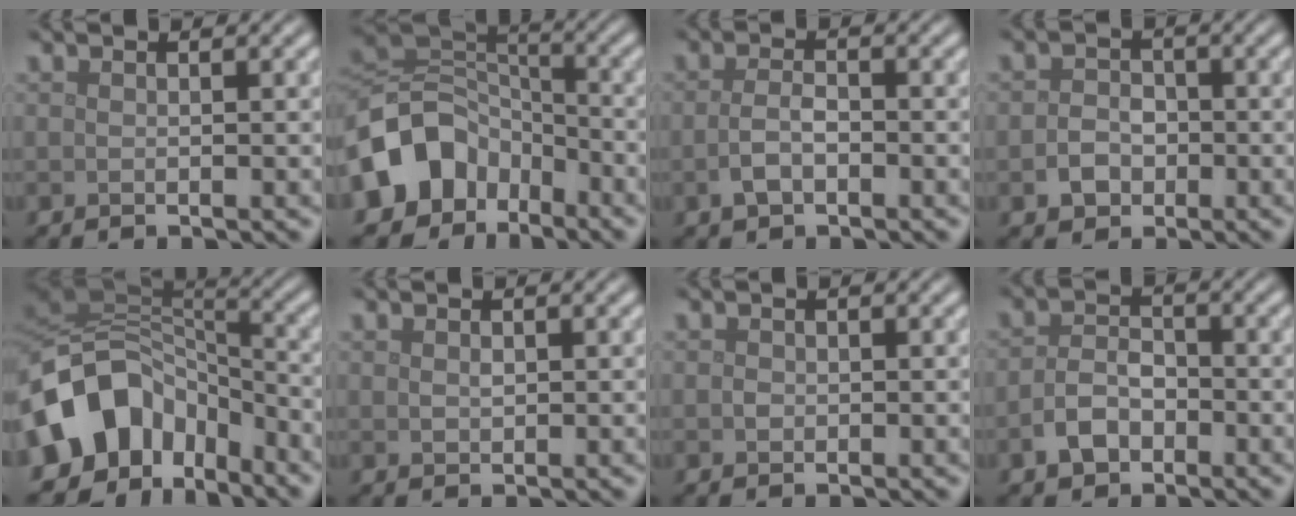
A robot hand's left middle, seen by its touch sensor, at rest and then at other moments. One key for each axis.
{"total": 9.2, "fx": -4.7, "fy": 6.8, "fz": 3.8, "tx": -0.067, "ty": 0.001, "tz": -0.104}
{"total": 2.3, "fx": -0.9, "fy": 1.2, "fz": 1.7, "tx": -0.039, "ty": -0.001, "tz": -0.019}
{"total": 2.5, "fx": -1.0, "fy": 2.0, "fz": 1.0, "tx": -0.013, "ty": 0.001, "tz": -0.022}
{"total": 11.7, "fx": -5.5, "fy": 8.4, "fz": 5.9, "tx": -0.113, "ty": 0.009, "tz": -0.110}
{"total": 0.8, "fx": 0.1, "fy": 0.6, "fz": 0.5, "tx": -0.011, "ty": -0.002, "tz": 0.003}
{"total": 0.6, "fx": -0.1, "fy": 0.6, "fz": 0.2, "tx": -0.004, "ty": -0.003, "tz": -0.005}
{"total": 3.1, "fx": -1.6, "fy": 2.1, "fz": 1.7, "tx": -0.031, "ty": 0.005, "tz": -0.035}